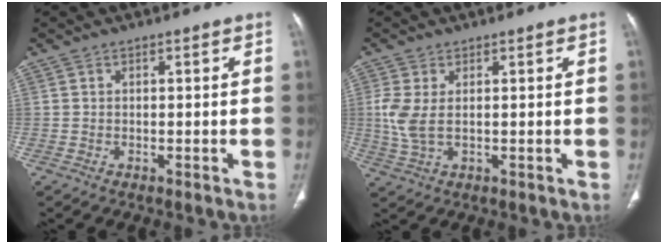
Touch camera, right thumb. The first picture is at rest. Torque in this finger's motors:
{"motor_torque": [2.08, 1.97, 0.27, -0.44, 0.12]}